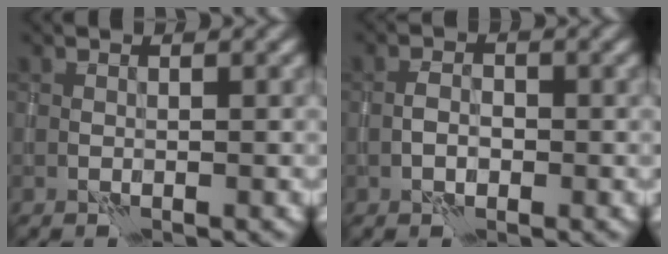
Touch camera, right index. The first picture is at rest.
{"total": 1.8, "force": [-0.7, 1.1, 1.2], "torque": [-0.019, 0.002, -0.014]}